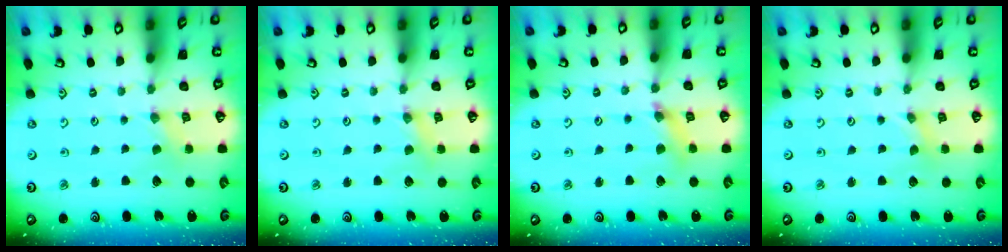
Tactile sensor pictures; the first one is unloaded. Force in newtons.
{"total": 2.5, "press": 2.5, "slide": 0.3}
{"total": 7.0, "press": 6.9, "slide": 0.7}
{"total": 0.0}